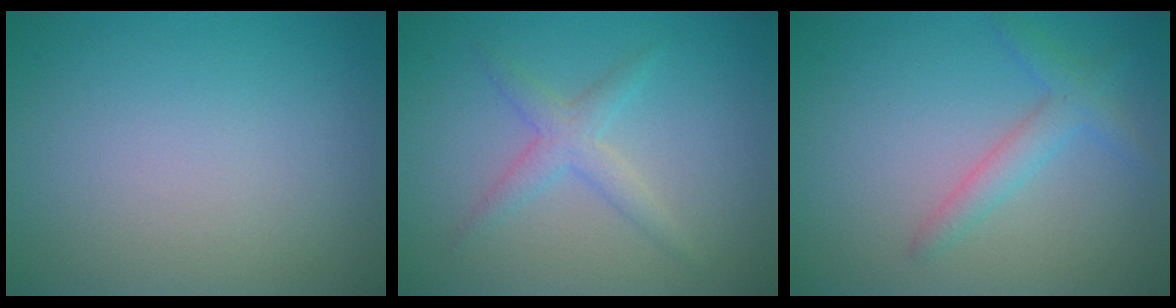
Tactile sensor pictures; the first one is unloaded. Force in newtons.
{"total": 2.2, "press": 2.2, "slide": 0.1}
{"total": 2.4, "press": 2.4, "slide": 0.1}